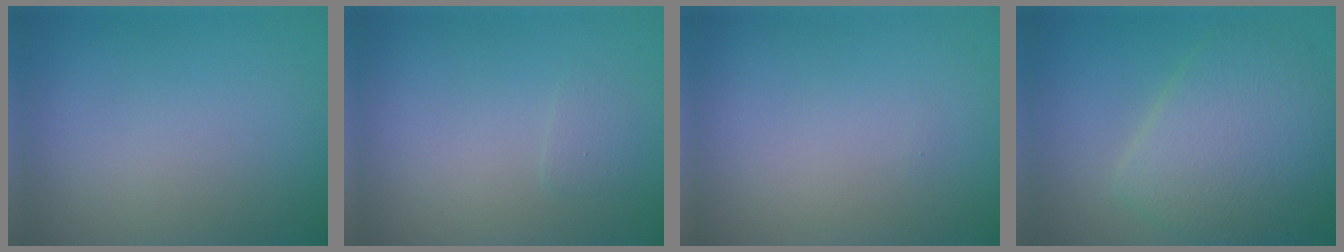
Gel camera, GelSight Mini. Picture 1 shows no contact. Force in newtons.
{"total": 0.8, "press": 0.8, "slide": 0.0}
{"total": 0.0}
{"total": 7.4, "press": 7.4, "slide": 0.1}